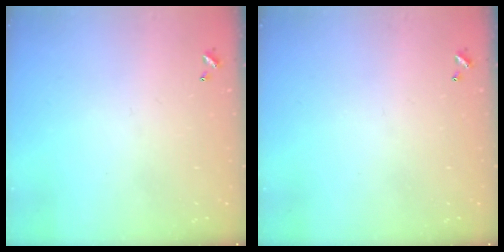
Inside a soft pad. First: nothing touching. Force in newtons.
{"total": 0.0}